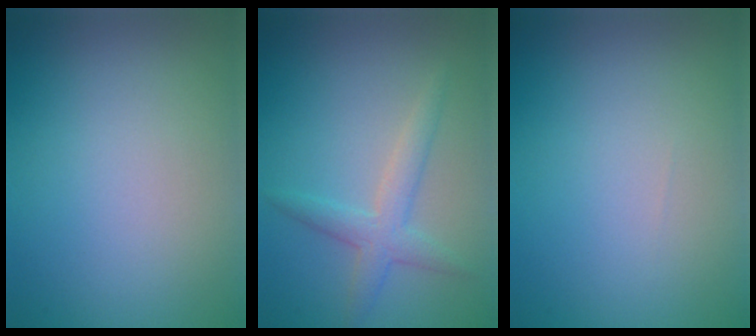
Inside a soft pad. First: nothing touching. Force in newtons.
{"total": 2.7, "press": 2.7, "slide": 0.1}
{"total": 0.0}